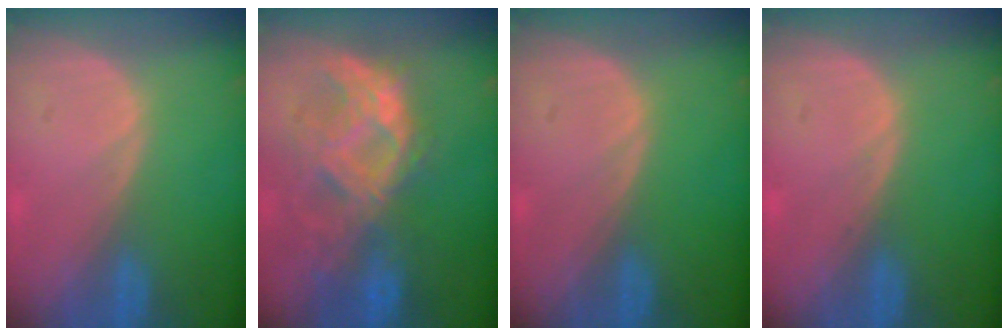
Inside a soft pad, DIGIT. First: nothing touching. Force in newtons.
{"total": 9.6, "press": 8.9, "slide": 3.8}
{"total": 0.0}
{"total": 0.5, "press": 0.1, "slide": 0.5}